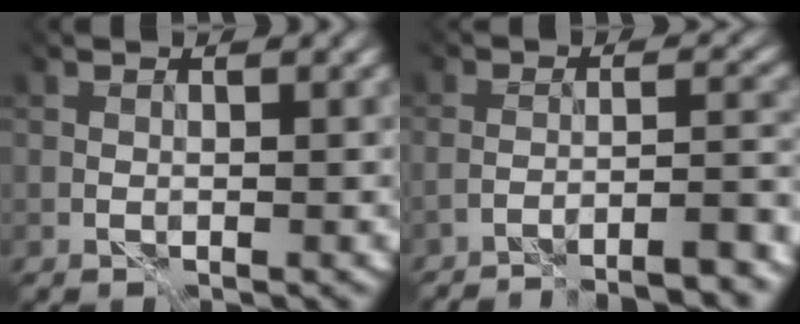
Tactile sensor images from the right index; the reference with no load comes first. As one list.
[{"total": 6.3, "force": [-5.6, 0.1, 3.0], "torque": [-0.026, 0.010, -0.081]}]